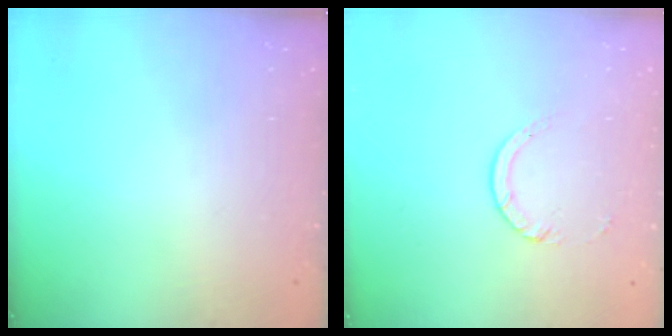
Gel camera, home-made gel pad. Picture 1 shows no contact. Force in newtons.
{"total": 3.0, "press": 2.9, "slide": 0.4}